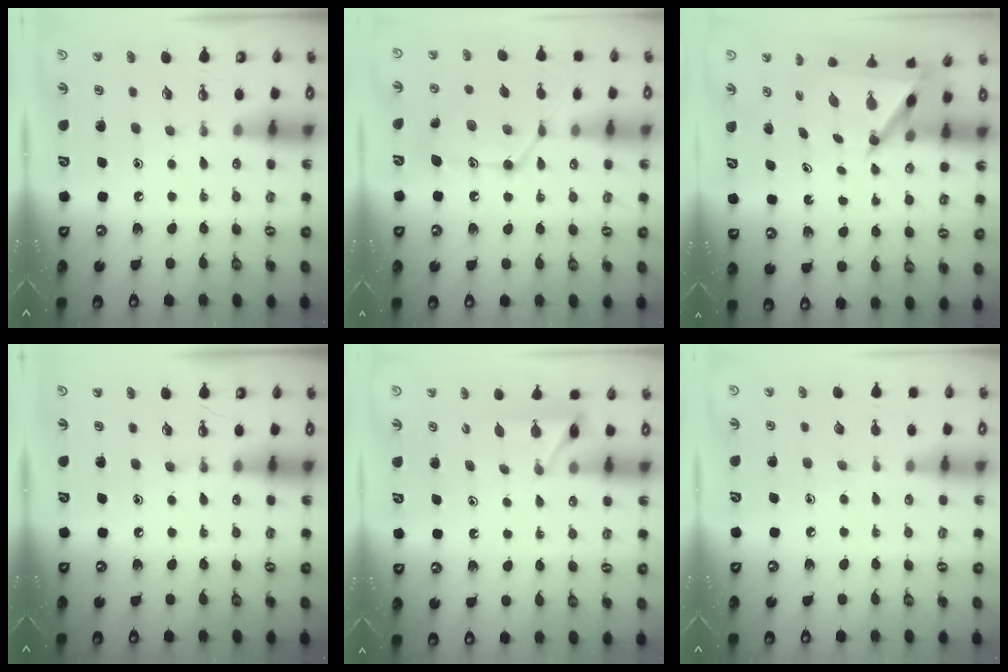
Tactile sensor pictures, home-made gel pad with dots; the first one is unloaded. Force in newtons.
{"total": 15.2, "press": 15.1, "slide": 1.1}
{"total": 5.7, "press": 5.6, "slide": 0.4}
{"total": 0.0}
{"total": 5.0, "press": 5.0, "slide": 0.5}
{"total": 5.5, "press": 5.5, "slide": 0.6}